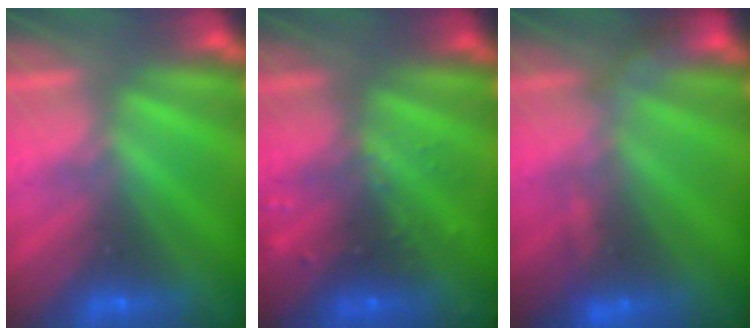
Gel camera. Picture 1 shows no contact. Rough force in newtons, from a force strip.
{"total": 2.7}
{"total": 2.9}